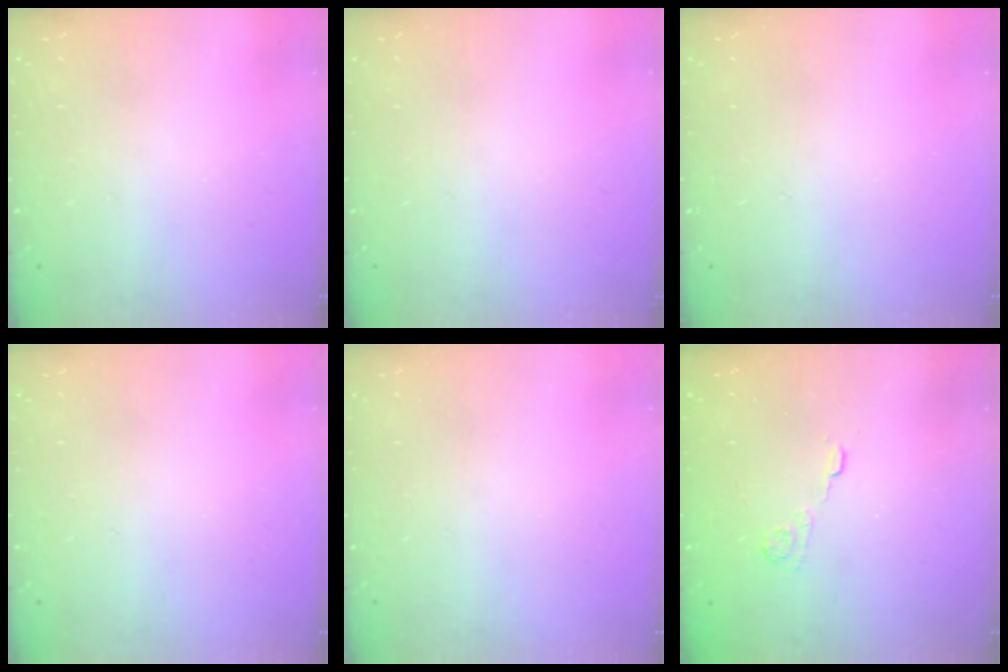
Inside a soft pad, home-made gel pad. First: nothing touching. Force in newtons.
{"total": 0.0}
{"total": 0.0}
{"total": 0.0}
{"total": 0.0}
{"total": 2.7, "press": 2.3, "slide": 1.4}